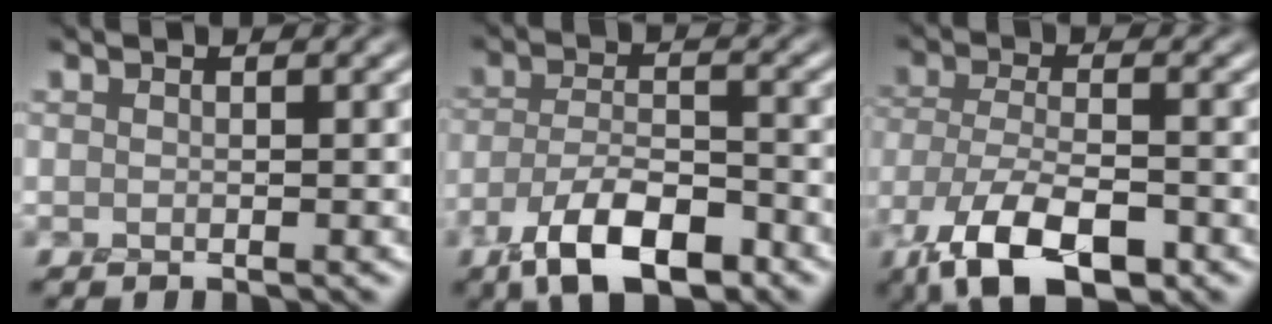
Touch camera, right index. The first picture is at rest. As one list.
[{"total": 6.8, "force": [-4.3, 2.5, 4.5], "torque": [-0.083, -0.009, -0.084]}, {"total": 7.9, "force": [-4.9, 2.9, 5.5], "torque": [-0.109, -0.016, -0.095]}]